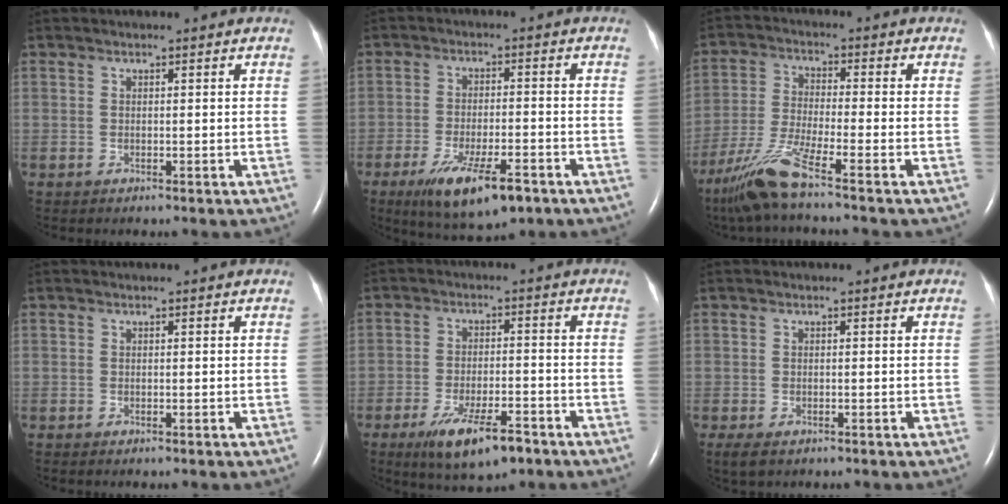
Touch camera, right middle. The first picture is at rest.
{"total": 10.8, "force": [-6.5, 2.9, 8.2], "torque": [-0.147, -0.019, -0.102]}
{"total": 8.6, "force": [-6.2, -0.7, 5.9], "torque": [-0.132, -0.033, -0.125]}
{"total": 0.0}
{"total": 9.4, "force": [-5.9, 2.6, 6.8], "torque": [-0.125, -0.013, -0.093]}
{"total": 3.0, "force": [-1.9, 1.5, 1.7], "torque": [-0.035, -0.008, -0.025]}